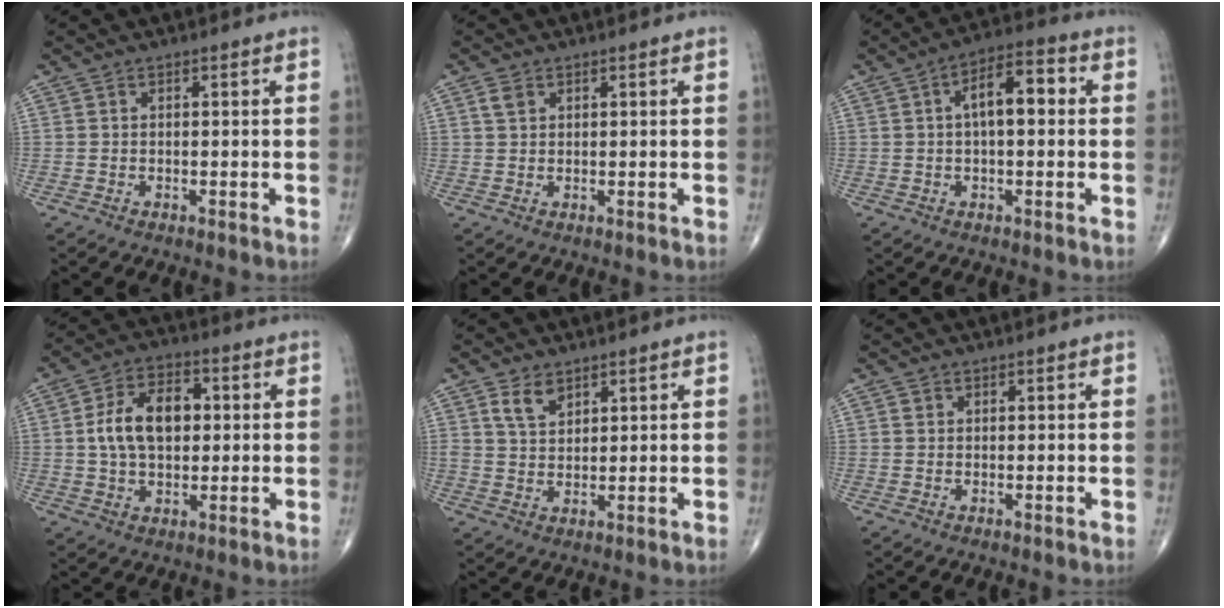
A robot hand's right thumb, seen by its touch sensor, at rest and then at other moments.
{"total": 2.0, "force": [1.0, 1.4, 1.0], "torque": [-0.018, 0.002, 0.020]}
{"total": 8.9, "force": [1.3, 3.9, 7.8], "torque": [-0.118, 0.027, 0.011]}
{"total": 12.0, "force": [1.3, 7.5, 9.3], "torque": [-0.148, 0.015, 0.018]}
{"total": 4.5, "force": [2.7, 2.6, 2.5], "torque": [-0.034, -0.018, 0.055]}
{"total": 0.6, "force": [0.2, 0.6, 0.1], "torque": [0.002, 0.000, 0.004]}